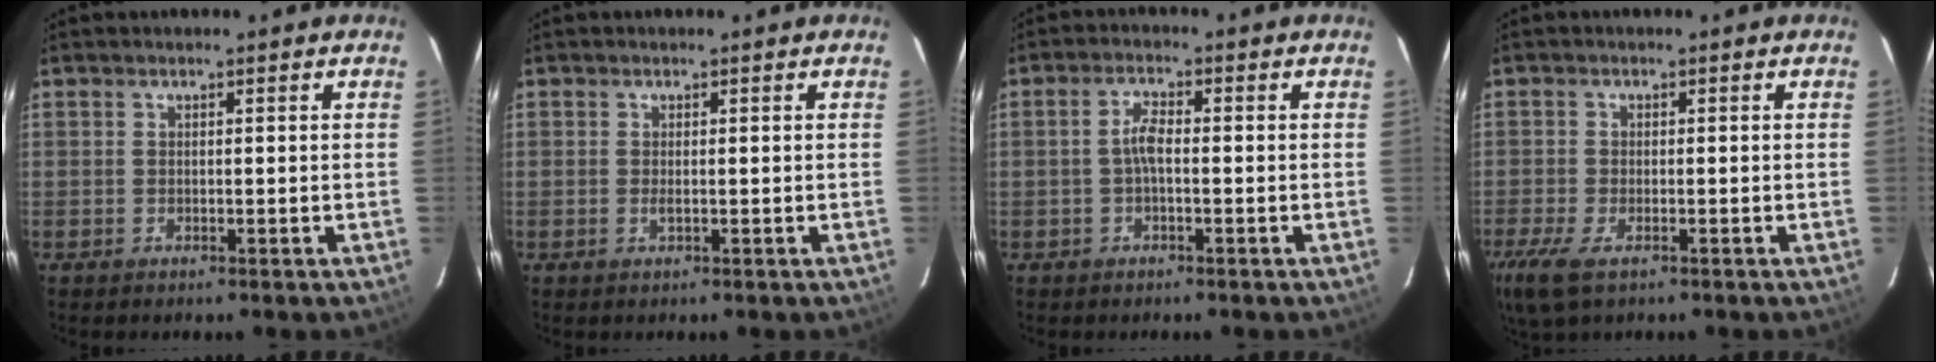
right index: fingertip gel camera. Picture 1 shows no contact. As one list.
[{"total": 0.7, "force": [0.0, 0.0, 0.7], "torque": [-0.014, 0.000, -0.001]}, {"total": 2.9, "force": [-0.6, 0.9, 2.7], "torque": [-0.058, 0.009, -0.011]}, {"total": 7.2, "force": [-4.2, 2.9, 5.0], "torque": [-0.122, -0.027, -0.079]}]